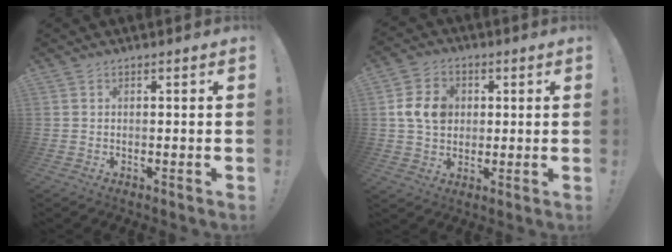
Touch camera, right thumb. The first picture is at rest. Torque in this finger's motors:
{"motor_torque": [-0.21, 0.29, 0.02, -0.03, 0.00]}